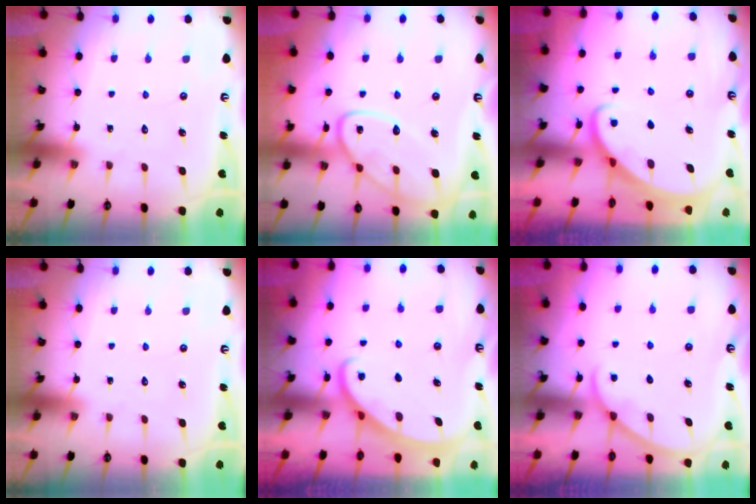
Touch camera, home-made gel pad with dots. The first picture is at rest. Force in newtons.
{"total": 14.4, "press": 14.4, "slide": 1.1}
{"total": 2.3, "press": 2.3, "slide": 0.3}
{"total": 0.0}
{"total": 2.8, "press": 2.8, "slide": 0.1}
{"total": 3.2, "press": 3.1, "slide": 0.4}